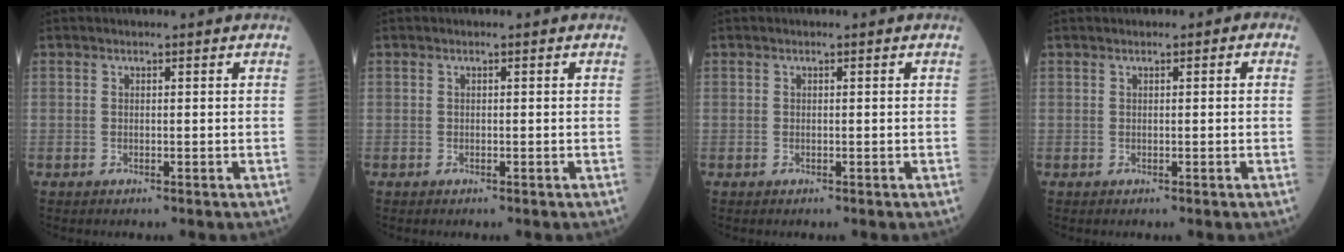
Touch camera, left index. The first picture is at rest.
{"total": 0.0}
{"total": 0.0}
{"total": 0.9, "force": [0.2, 0.5, 0.7], "torque": [-0.010, 0.010, 0.001]}